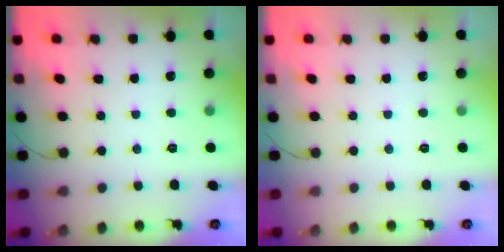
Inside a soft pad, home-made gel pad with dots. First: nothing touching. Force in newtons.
{"total": 0.0}